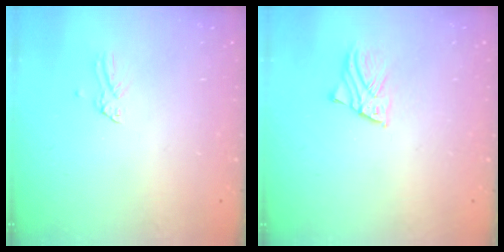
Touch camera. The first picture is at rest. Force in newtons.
{"total": 2.2, "press": 2.2, "slide": 0.1}